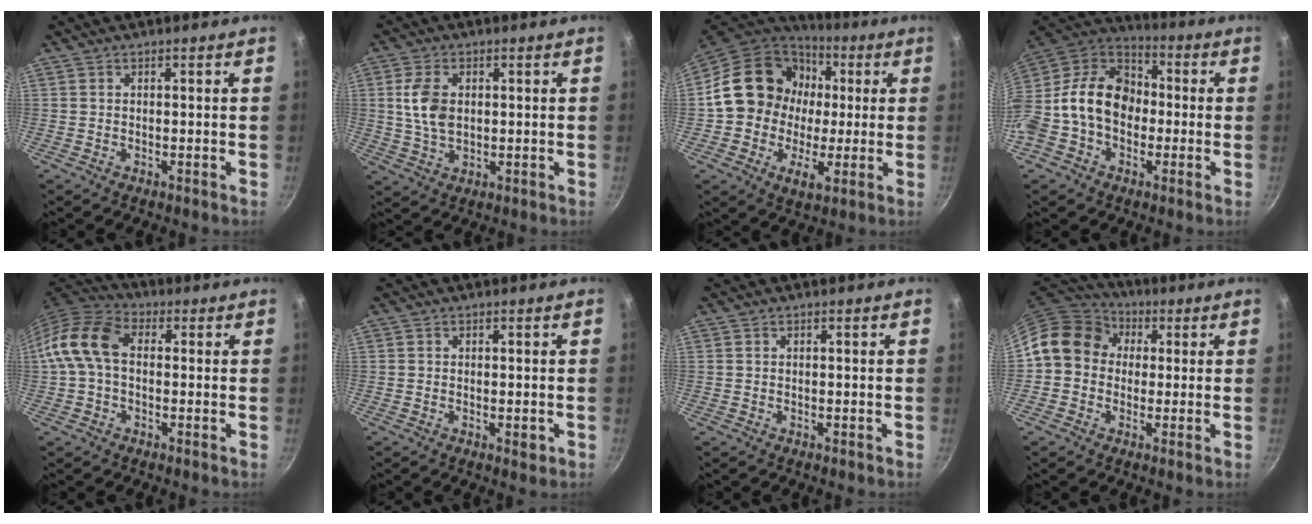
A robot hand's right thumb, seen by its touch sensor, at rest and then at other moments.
{"total": 7.4, "force": [1.2, 4.6, 5.6], "torque": [-0.106, -0.001, 0.022]}
{"total": 19.5, "force": [1.5, 16.3, 10.6], "torque": [-0.147, 0.026, 0.011]}
{"total": 18.2, "force": [-1.3, 14.0, 11.6], "torque": [-0.172, 0.051, -0.041]}
{"total": 10.5, "force": [0.5, 7.2, 7.7], "torque": [-0.138, 0.029, -0.010]}
{"total": 1.4, "force": [-0.4, 0.5, 1.2], "torque": [-0.019, -0.004, -0.005]}
{"total": 0.0}
{"total": 11.8, "force": [1.7, 10.1, 5.9], "torque": [-0.068, 0.025, 0.007]}